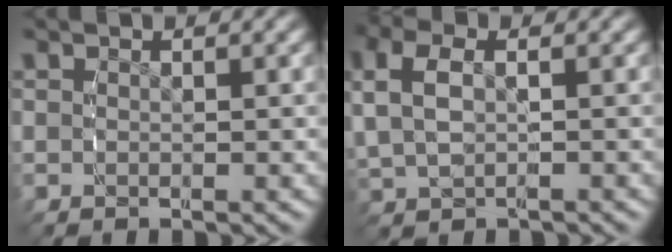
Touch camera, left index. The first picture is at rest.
{"total": 4.2, "force": [0.9, 2.7, 3.2], "torque": [-0.079, -0.002, 0.024]}